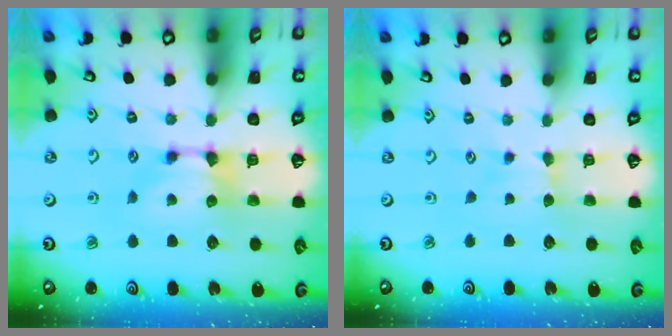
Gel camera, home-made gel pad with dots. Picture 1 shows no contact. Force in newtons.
{"total": 2.4, "press": 2.4, "slide": 0.6}